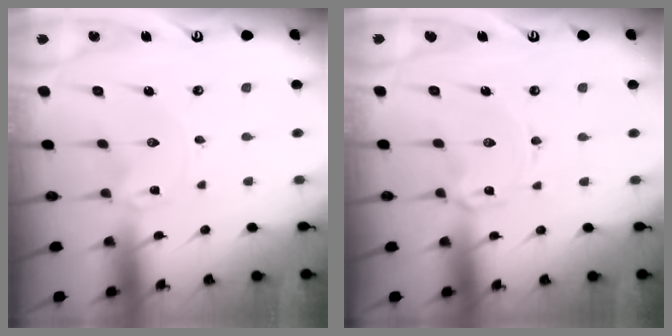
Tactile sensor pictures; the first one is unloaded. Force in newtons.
{"total": 2.3, "press": 2.3, "slide": 0.4}